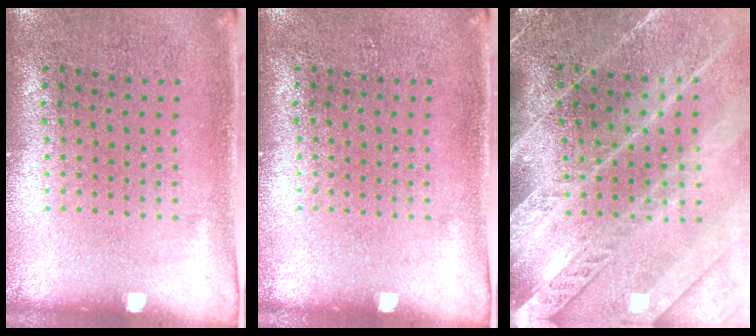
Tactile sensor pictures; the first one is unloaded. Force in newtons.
{"total": 0.0}
{"total": 3.7, "press": 3.2, "slide": 2.0}